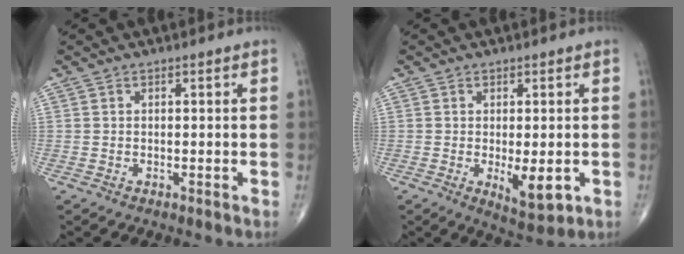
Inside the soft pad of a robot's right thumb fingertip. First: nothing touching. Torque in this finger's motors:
{"motor_torque": [1.09, 1.01, 0.27, -0.38, 0.25]}